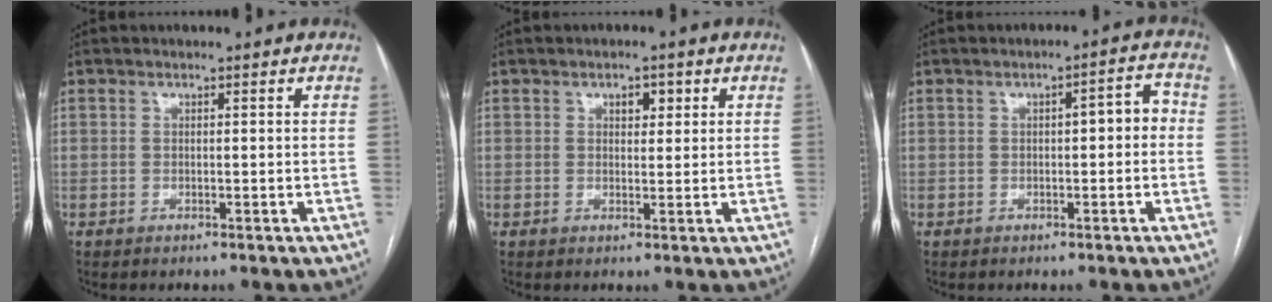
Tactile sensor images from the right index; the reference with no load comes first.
{"total": 2.4, "force": [1.1, 1.4, 1.7], "torque": [-0.022, 0.005, 0.016]}
{"total": 3.9, "force": [0.0, 1.2, 3.7], "torque": [-0.046, 0.025, -0.003]}